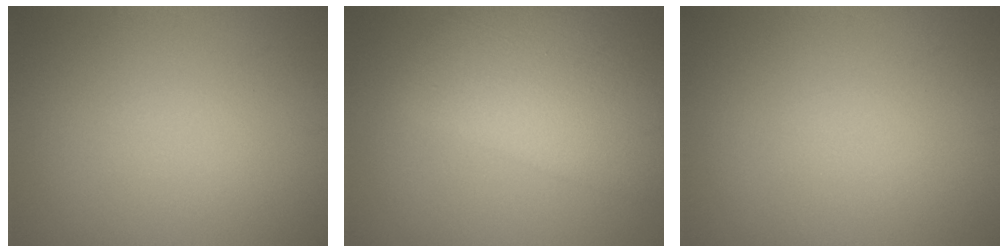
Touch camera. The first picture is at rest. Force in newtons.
{"total": 7.9, "press": 7.9, "slide": 0.3}
{"total": 0.0}